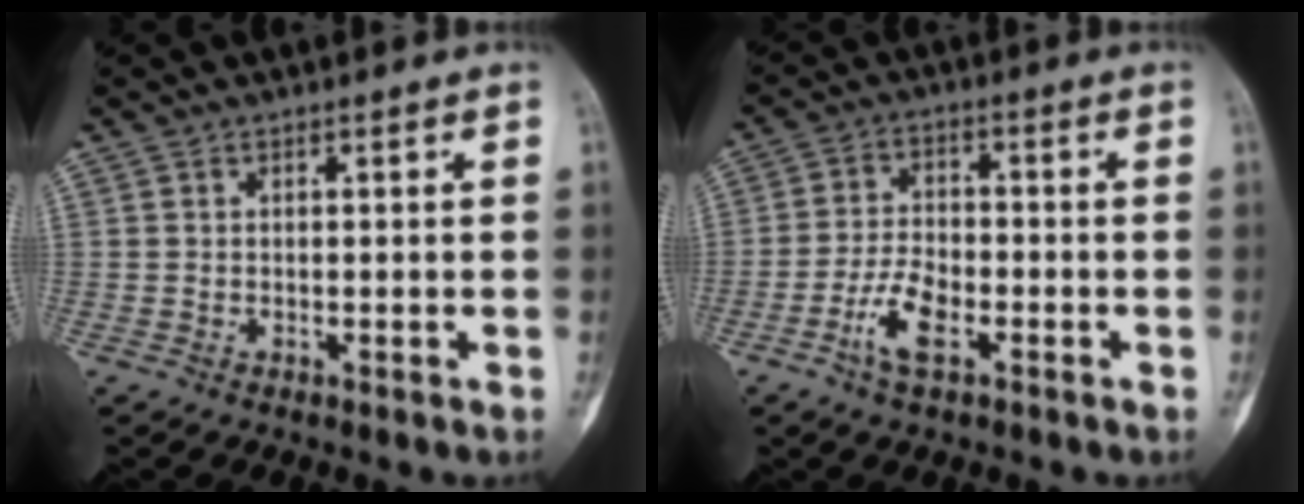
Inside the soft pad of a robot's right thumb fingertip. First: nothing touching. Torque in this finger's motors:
{"motor_torque": [0.23, 0.98, -0.09, 0.09, 0.02]}